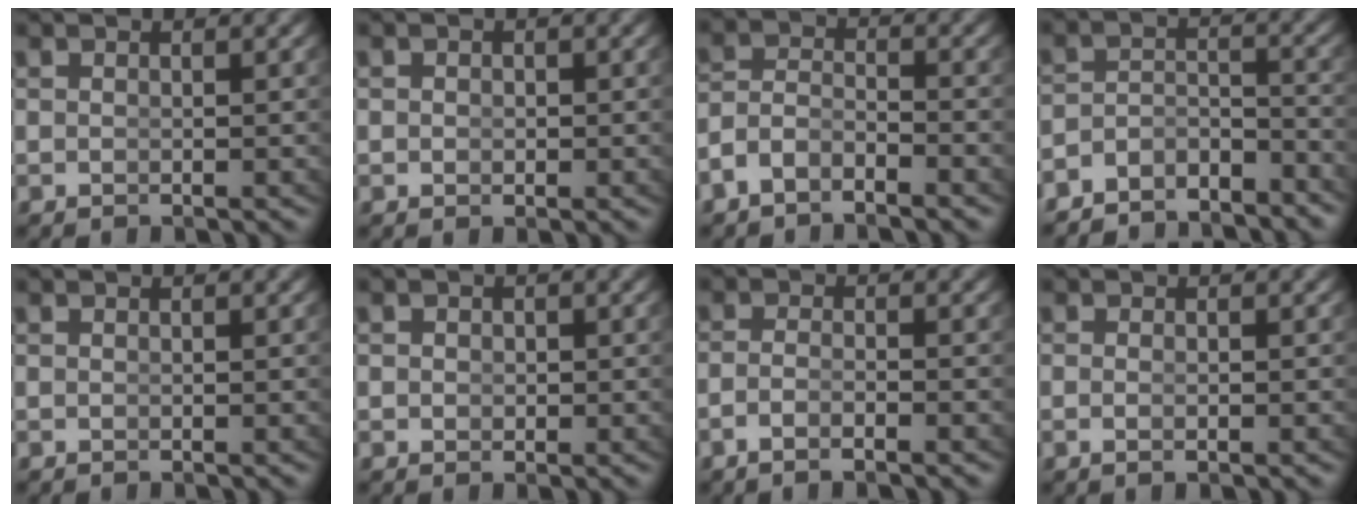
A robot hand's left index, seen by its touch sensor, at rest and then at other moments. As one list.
[{"total": 0.7, "force": [-0.2, 0.5, 0.4], "torque": [-0.009, -0.012, 0.002]}, {"total": 4.1, "force": [-2.8, 2.7, 1.4], "torque": [-0.037, -0.019, -0.048]}, {"total": 5.4, "force": [-4.6, 2.2, 1.6], "torque": [-0.016, -0.020, -0.079]}, {"total": 0.0}, {"total": 1.0, "force": [-0.2, 0.9, 0.5], "torque": [-0.007, -0.010, 0.000]}, {"total": 2.3, "force": [-1.9, 0.2, 1.3], "torque": [-0.033, -0.012, -0.027]}, {"total": 0.9, "force": [-0.6, -0.1, 0.6], "torque": [-0.017, -0.010, -0.006]}]